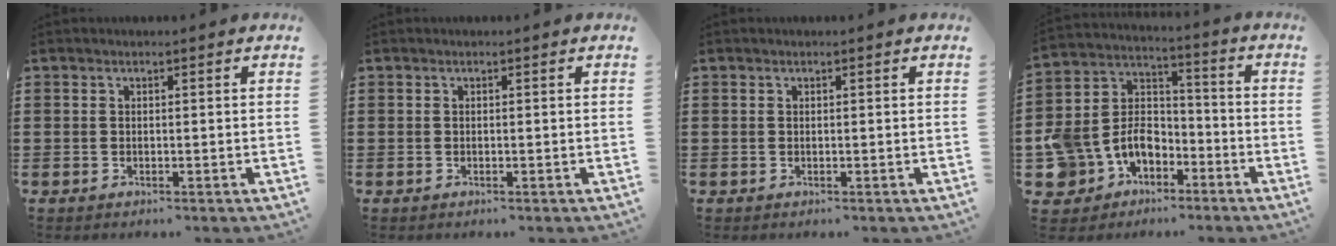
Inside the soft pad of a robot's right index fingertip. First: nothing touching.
{"total": 0.0}
{"total": 0.0}
{"total": 9.0, "force": [-4.8, 7.1, 2.8], "torque": [-0.103, 0.016, -0.095]}